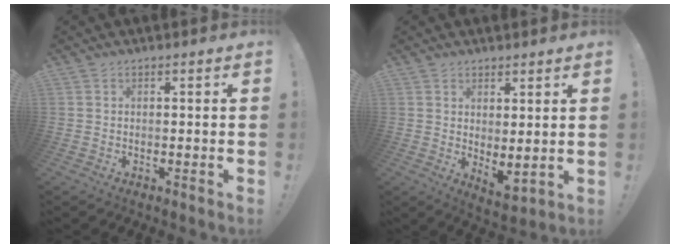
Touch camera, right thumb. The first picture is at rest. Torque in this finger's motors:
{"motor_torque": [-0.25, 0.31, 0.11, 0.21, 0.00]}